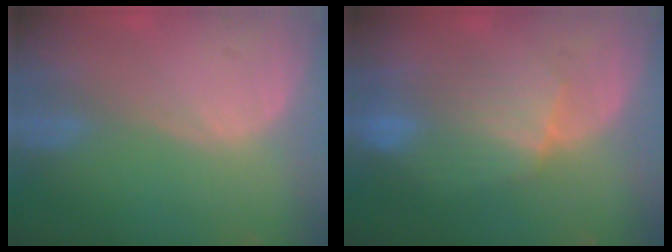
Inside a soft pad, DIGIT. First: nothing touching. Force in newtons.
{"total": 8.4, "press": 8.0, "slide": 2.7}